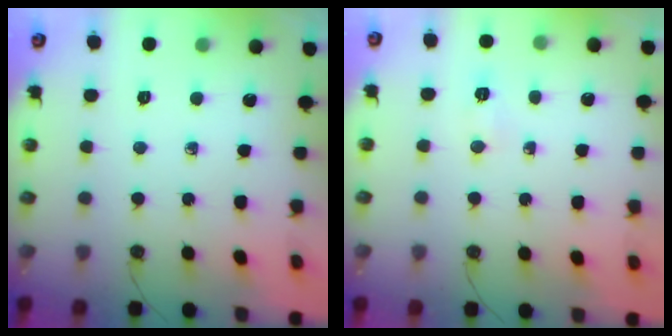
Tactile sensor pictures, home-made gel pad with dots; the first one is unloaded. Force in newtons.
{"total": 3.2, "press": 3.2, "slide": 0.4}